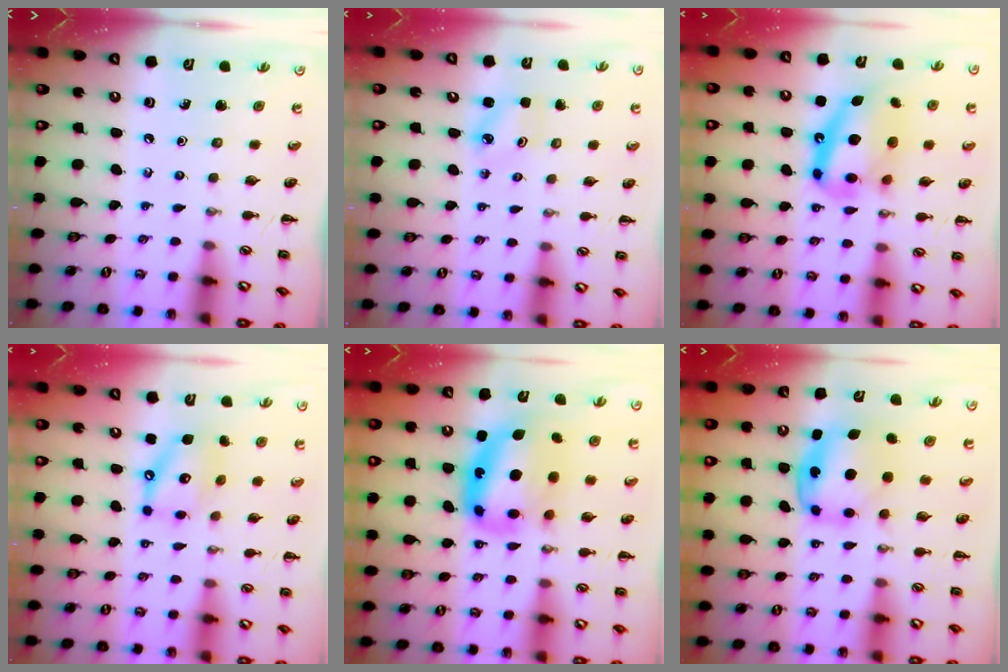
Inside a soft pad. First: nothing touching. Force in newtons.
{"total": 2.3, "press": 2.3, "slide": 0.4}
{"total": 16.1, "press": 15.6, "slide": 3.8}
{"total": 11.8, "press": 11.7, "slide": 2.0}
{"total": 13.9, "press": 13.5, "slide": 3.6}
{"total": 5.5, "press": 5.5, "slide": 0.8}